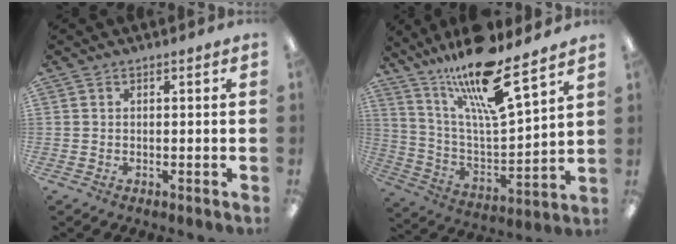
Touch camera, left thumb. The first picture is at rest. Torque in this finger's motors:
{"motor_torque": [0.46, 0.49, 1.11, -1.66, 0.18]}